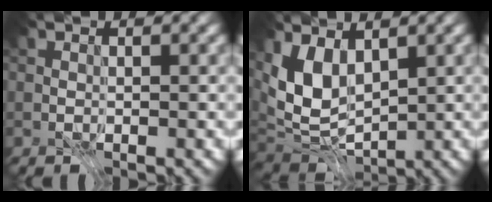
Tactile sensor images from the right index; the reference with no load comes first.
{"total": 6.7, "force": [0.9, 4.2, 5.2], "torque": [-0.104, -0.008, 0.009]}